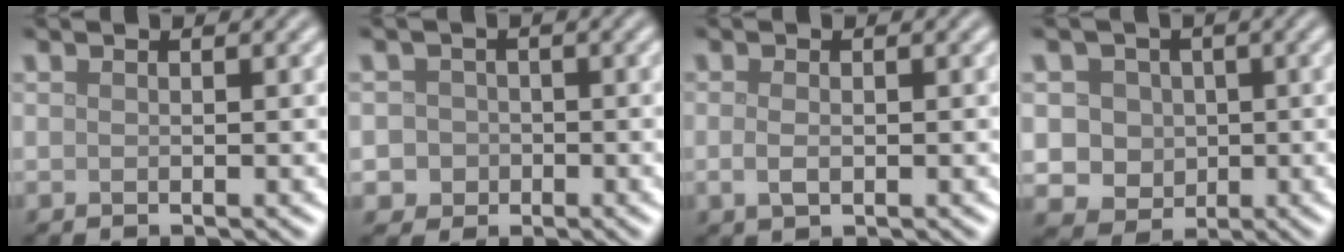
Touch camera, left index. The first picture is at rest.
{"total": 3.0, "force": [-0.7, 2.9, 0.7], "torque": [0.014, 0.008, -0.028]}
{"total": 1.5, "force": [-0.1, 0.8, 1.2], "torque": [-0.028, -0.004, -0.002]}
{"total": 4.3, "force": [0.3, 4.0, 1.7], "torque": [-0.021, 0.009, -0.010]}